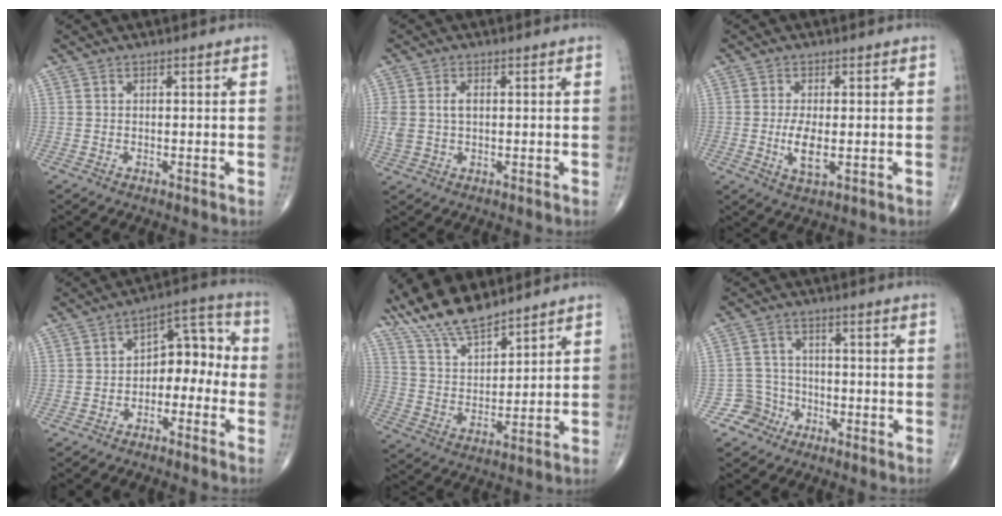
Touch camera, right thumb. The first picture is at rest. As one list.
[{"total": 4.3, "force": [0.7, 2.7, 3.3], "torque": [-0.081, 0.010, 0.017]}, {"total": 4.9, "force": [-0.6, 2.0, 4.4], "torque": [-0.089, -0.012, -0.008]}, {"total": 9.5, "force": [-2.4, 6.1, 6.8], "torque": [-0.057, 0.053, -0.049]}, {"total": 12.4, "force": [10.3, 3.6, 5.8], "torque": [-0.095, -0.050, 0.200]}, {"total": 4.8, "force": [-2.6, 4.0, -0.5], "torque": [0.042, 0.023, -0.052]}]